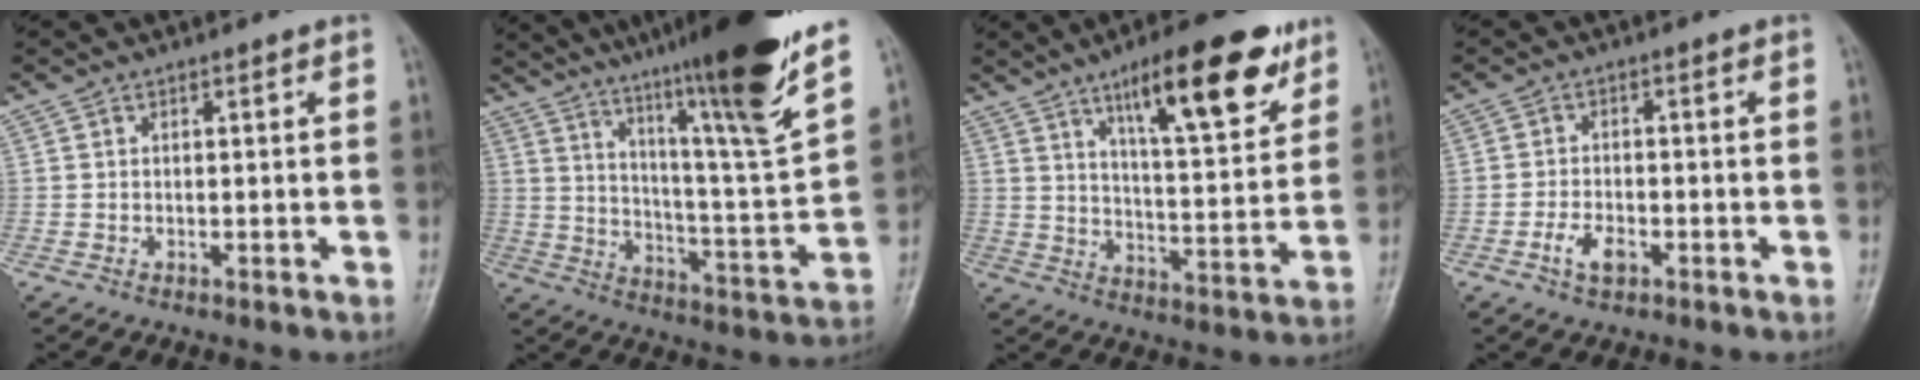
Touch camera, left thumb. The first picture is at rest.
{"total": 24.5, "force": [18.3, 0.3, 16.3], "torque": [-0.234, -0.097, 0.281]}
{"total": 17.9, "force": [10.5, 5.3, 13.5], "torque": [-0.170, -0.047, 0.164]}
{"total": 3.4, "force": [-1.6, 1.9, 2.3], "torque": [-0.044, 0.009, -0.030]}